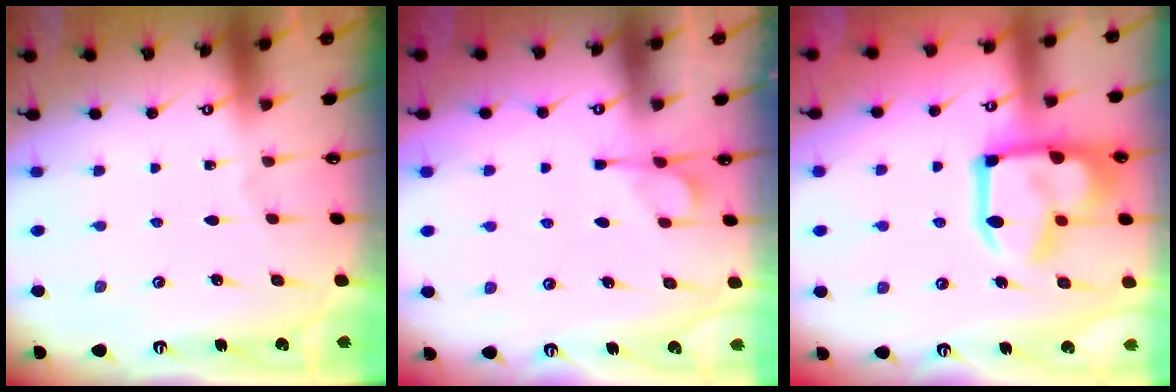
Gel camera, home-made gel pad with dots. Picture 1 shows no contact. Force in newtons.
{"total": 1.9, "press": 1.6, "slide": 1.1}
{"total": 18.2, "press": 18.1, "slide": 2.2}